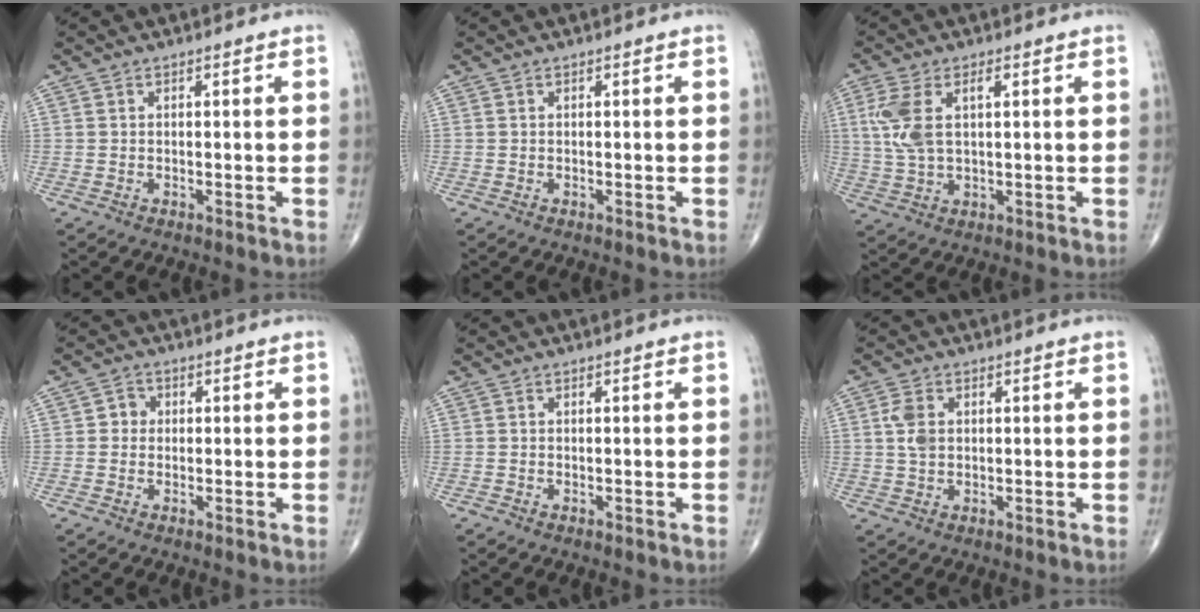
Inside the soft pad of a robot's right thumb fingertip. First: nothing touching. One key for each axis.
{"total": 0.0}
{"total": 8.4, "fx": 1.9, "fy": 3.9, "fz": 7.1, "tx": -0.168, "ty": 0.008, "tz": 0.041}
{"total": 2.3, "fx": 0.0, "fy": 2.2, "fz": 0.8, "tx": 0.003, "ty": 0.007, "tz": -0.005}
{"total": 0.0}
{"total": 3.8, "fx": 0.7, "fy": 2.5, "fz": 2.8, "tx": -0.057, "ty": 0.001, "tz": 0.013}